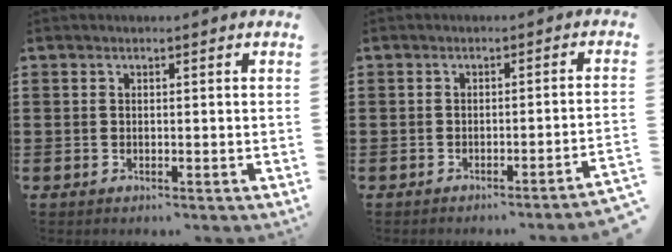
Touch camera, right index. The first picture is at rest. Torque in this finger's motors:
{"motor_torque": [0.91, -0.90, 0.15, 0.03]}